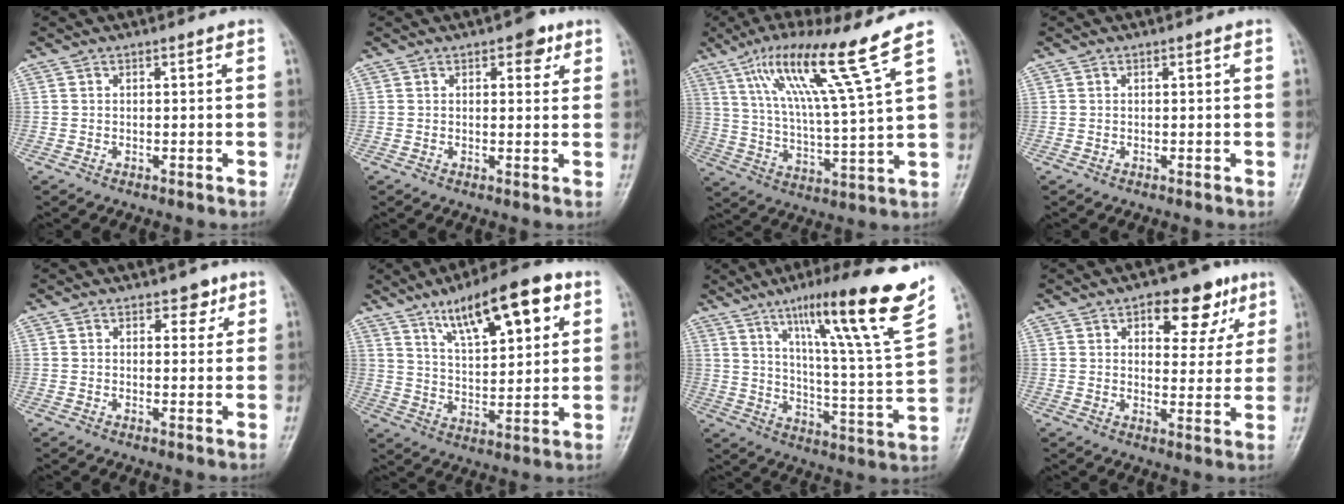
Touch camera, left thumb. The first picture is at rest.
{"total": 3.8, "force": [2.1, 2.0, 2.5], "torque": [-0.014, -0.005, 0.022]}
{"total": 15.7, "force": [9.7, -0.8, 12.3], "torque": [-0.212, -0.045, 0.170]}
{"total": 0.0}
{"total": 3.0, "force": [1.9, 1.8, 1.6], "torque": [-0.002, -0.009, 0.025]}
{"total": 16.7, "force": [8.7, 5.8, 13.0], "torque": [-0.176, -0.026, 0.141]}
{"total": 23.8, "force": [14.2, 1.5, 19.0], "torque": [-0.258, -0.054, 0.220]}
{"total": 11.3, "force": [5.9, 6.1, 7.5], "torque": [-0.052, -0.020, 0.075]}